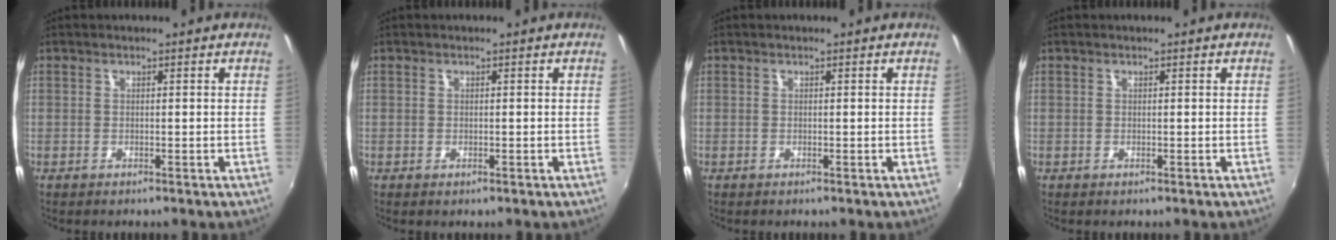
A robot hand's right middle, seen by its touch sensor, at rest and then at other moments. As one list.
[{"total": 0.0}, {"total": 0.0}, {"total": 0.0}]